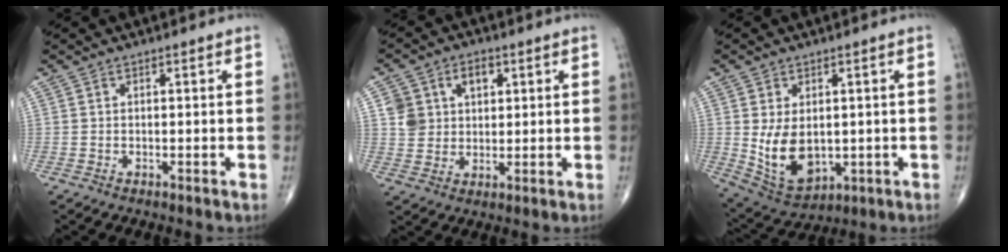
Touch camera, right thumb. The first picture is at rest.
{"total": 8.0, "force": [2.8, 6.5, 3.8], "torque": [-0.033, -0.006, 0.052]}
{"total": 10.5, "force": [-0.2, 6.8, 7.9], "torque": [-0.123, -0.012, 0.020]}